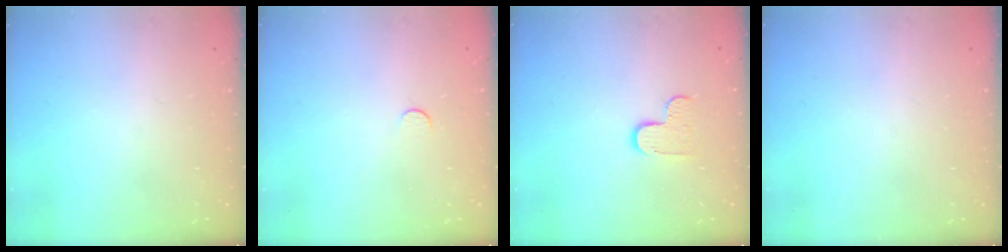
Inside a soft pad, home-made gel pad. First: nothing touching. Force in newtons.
{"total": 3.0, "press": 3.0, "slide": 0.3}
{"total": 6.2, "press": 6.2, "slide": 0.3}
{"total": 0.0}